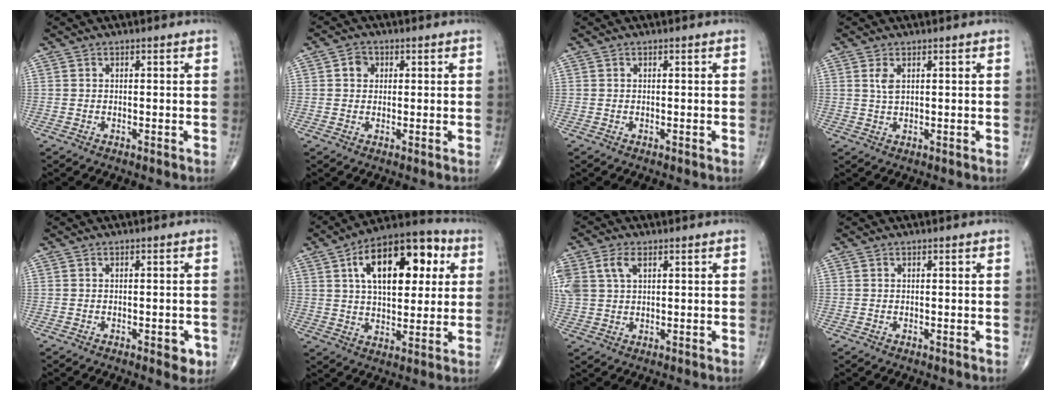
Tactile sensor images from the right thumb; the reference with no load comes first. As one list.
[{"total": 2.7, "force": [0.7, 2.3, 1.2], "torque": [-0.005, 0.001, 0.007]}, {"total": 0.0}, {"total": 2.1, "force": [0.8, 0.8, 1.7], "torque": [-0.037, -0.002, 0.022]}, {"total": 3.2, "force": [-1.3, 1.4, 2.6], "torque": [-0.021, 0.001, -0.013]}, {"total": 20.1, "force": [6.1, 10.5, 16.1], "torque": [-0.211, 0.010, 0.086]}, {"total": 9.2, "force": [3.3, 5.9, 6.3], "torque": [-0.165, 0.011, 0.070]}, {"total": 0.0}]